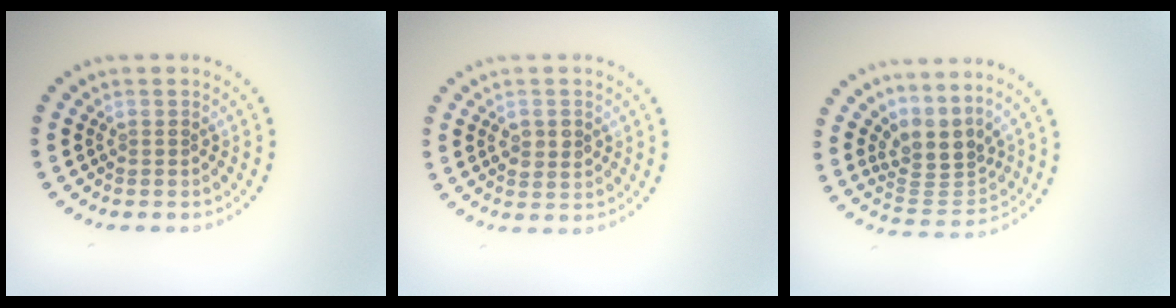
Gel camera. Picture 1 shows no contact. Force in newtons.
{"total": 2.0, "press": 1.9, "slide": 0.3}
{"total": 3.5, "press": 2.4, "slide": 2.5}